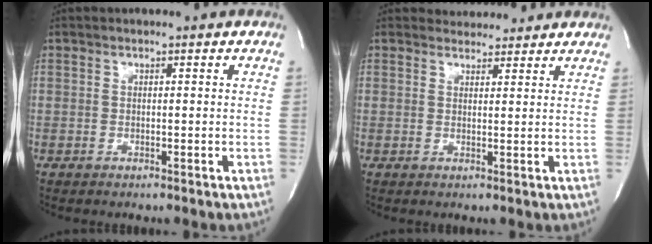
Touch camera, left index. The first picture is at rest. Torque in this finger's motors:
{"motor_torque": [0.06, -0.10, 0.04, -0.02]}